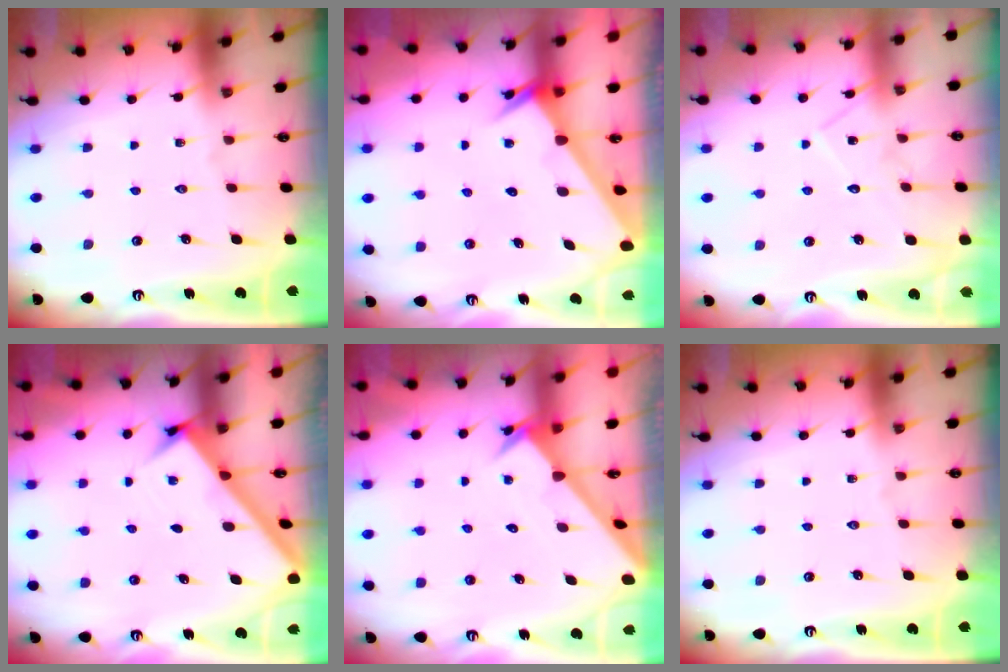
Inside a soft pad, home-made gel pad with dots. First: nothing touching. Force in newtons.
{"total": 2.3, "press": 2.3, "slide": 0.1}
{"total": 10.6, "press": 10.6, "slide": 0.6}
{"total": 2.9, "press": 2.9, "slide": 0.4}
{"total": 2.5, "press": 2.5, "slide": 0.2}
{"total": 0.0}